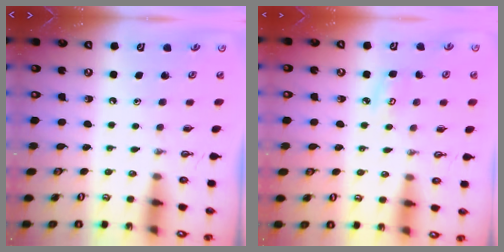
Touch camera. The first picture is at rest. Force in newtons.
{"total": 3.8, "press": 3.8, "slide": 0.4}